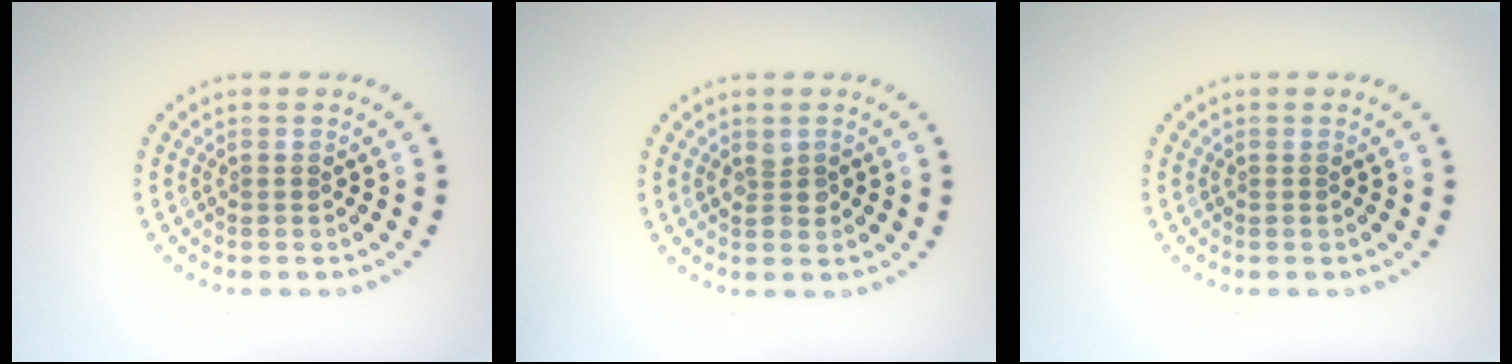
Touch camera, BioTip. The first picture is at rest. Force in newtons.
{"total": 1.2, "press": 1.2, "slide": 0.2}
{"total": 0.0}